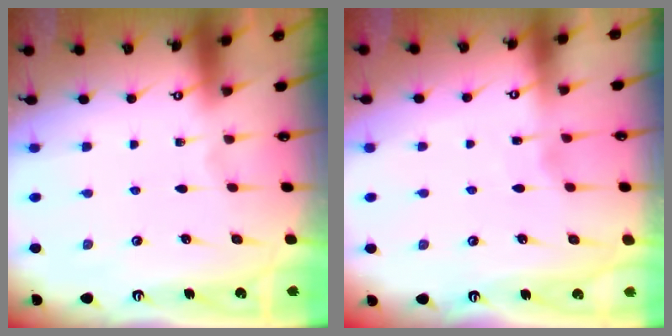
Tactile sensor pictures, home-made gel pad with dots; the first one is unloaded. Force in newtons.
{"total": 2.1, "press": 2.1, "slide": 0.4}